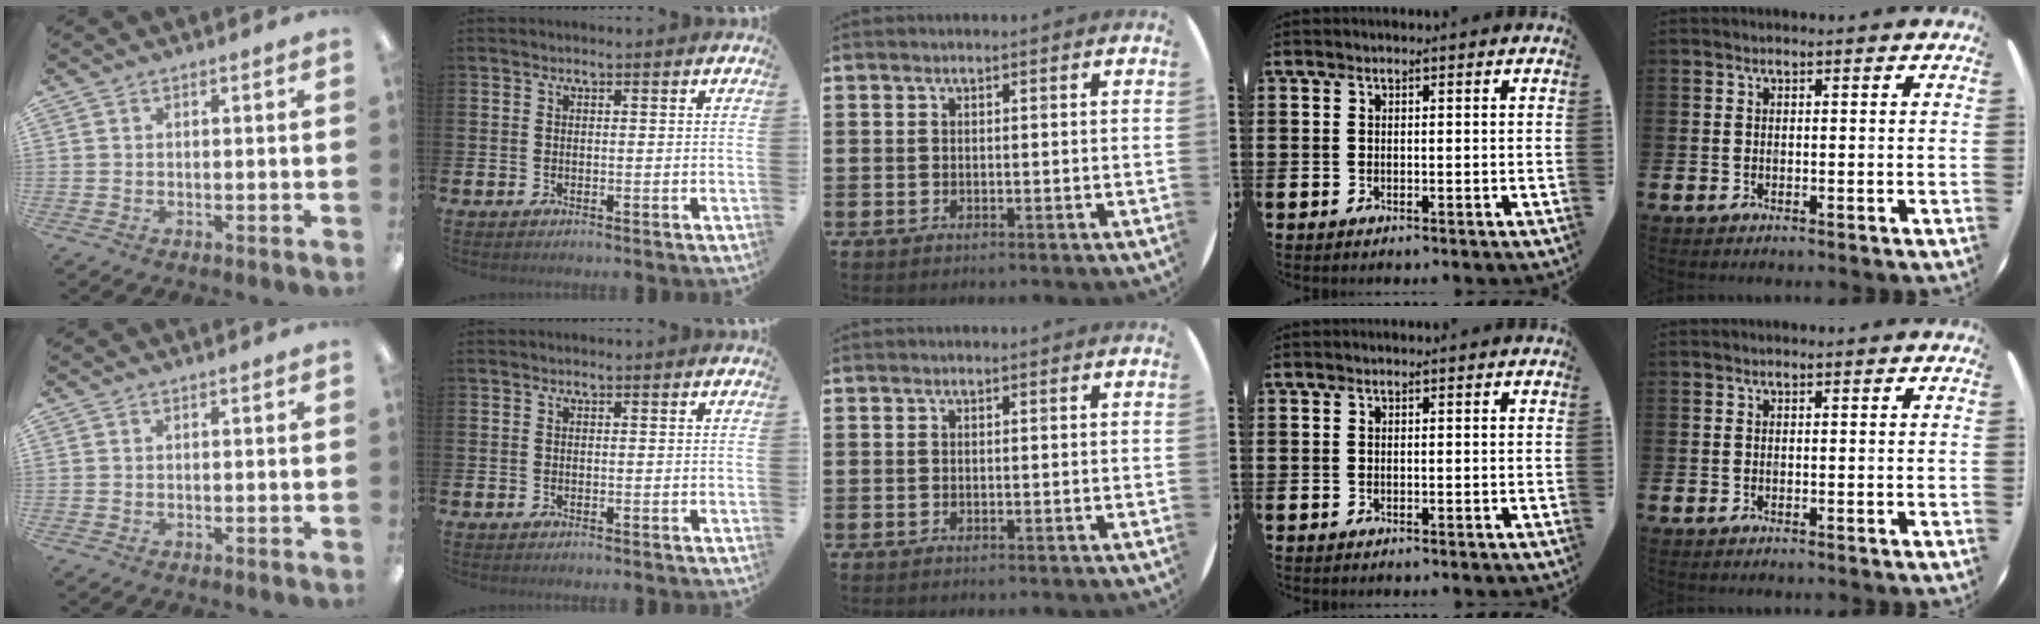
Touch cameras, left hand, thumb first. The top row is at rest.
{}